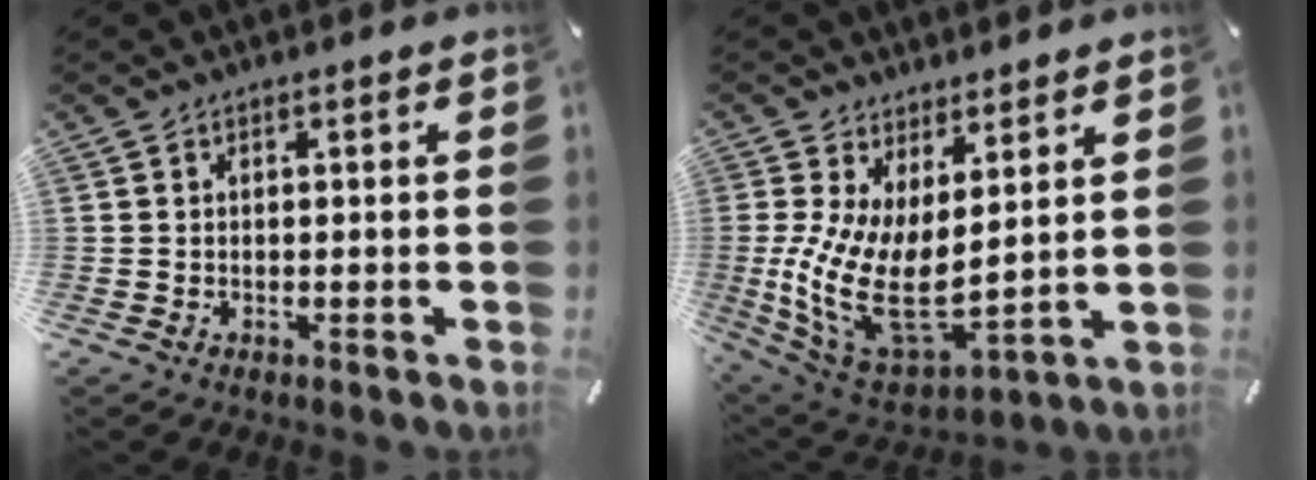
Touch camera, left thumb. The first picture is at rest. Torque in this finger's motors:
{"motor_torque": [0.90, 1.72, 1.51, -0.63, 0.70]}